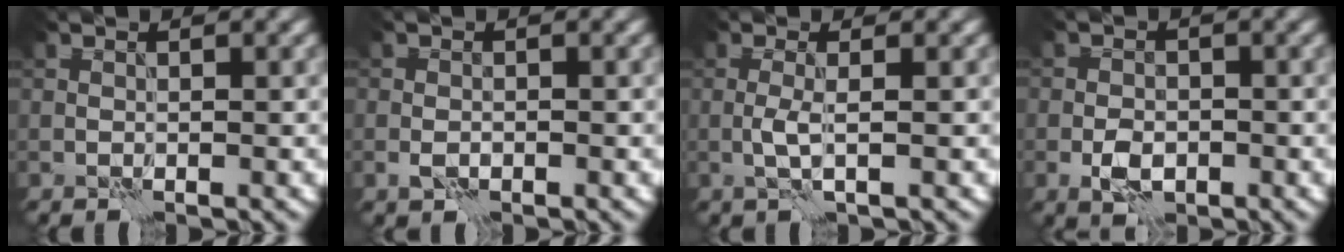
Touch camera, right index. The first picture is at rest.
{"total": 1.3, "force": [-0.5, 0.9, 0.8], "torque": [-0.015, 0.000, -0.012]}
{"total": 1.5, "force": [-0.3, 0.0, 1.4], "torque": [-0.033, 0.002, -0.009]}
{"total": 2.8, "force": [-1.0, 1.8, 1.9], "torque": [-0.030, -0.001, -0.023]}